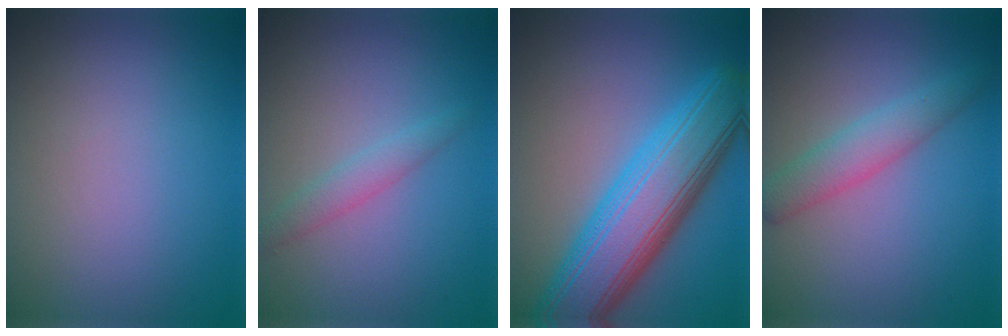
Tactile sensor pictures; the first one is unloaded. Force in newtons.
{"total": 1.7, "press": 1.7, "slide": 0.1}
{"total": 9.9, "press": 9.9, "slide": 0.2}
{"total": 2.9, "press": 2.9, "slide": 0.1}